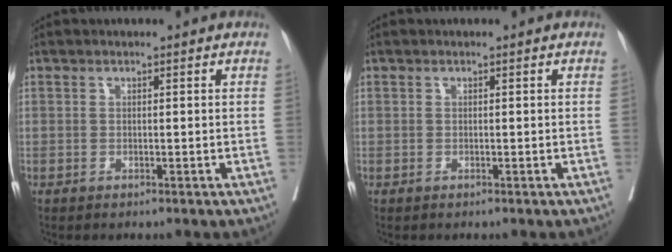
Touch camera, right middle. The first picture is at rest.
{"total": 0.0}